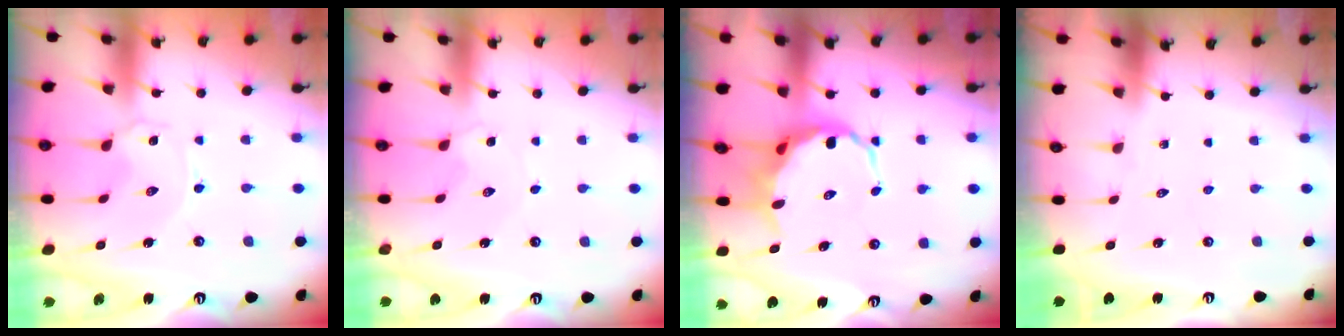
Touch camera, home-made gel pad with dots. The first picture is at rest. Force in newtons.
{"total": 1.4, "press": 1.3, "slide": 0.4}
{"total": 7.7, "press": 7.4, "slide": 2.0}
{"total": 0.0}